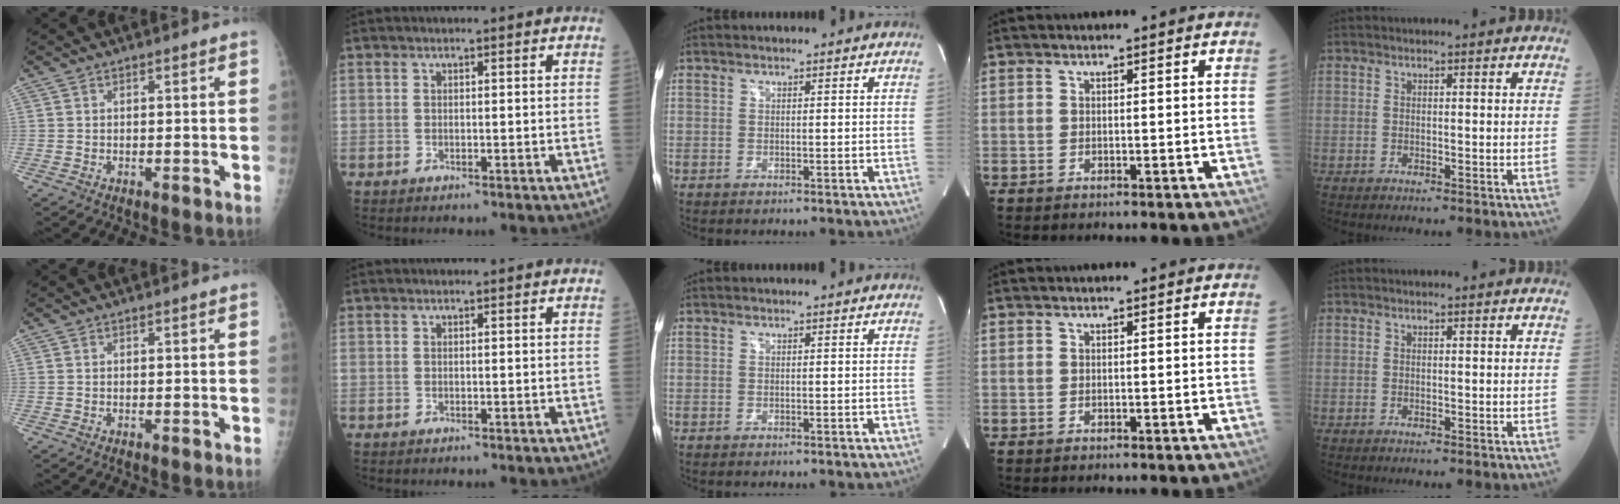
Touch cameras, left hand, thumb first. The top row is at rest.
{}